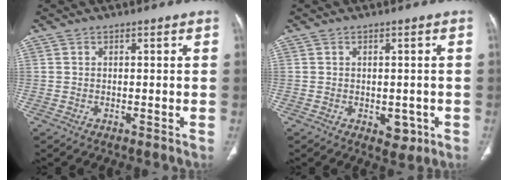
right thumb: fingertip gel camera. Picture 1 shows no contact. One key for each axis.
{"total": 3.4, "fx": -1.0, "fy": 2.3, "fz": 2.4, "tx": -0.011, "ty": 0.000, "tz": -0.004}